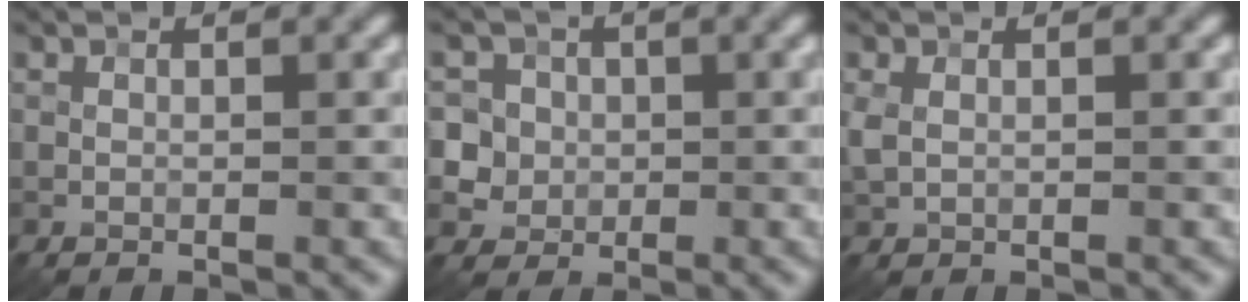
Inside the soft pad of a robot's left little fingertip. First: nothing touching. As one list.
[{"total": 6.0, "force": [1.3, 5.5, 2.0], "torque": [-0.044, 0.033, 0.002]}, {"total": 1.1, "force": [0.2, 0.6, 0.9], "torque": [-0.029, 0.001, 0.003]}]